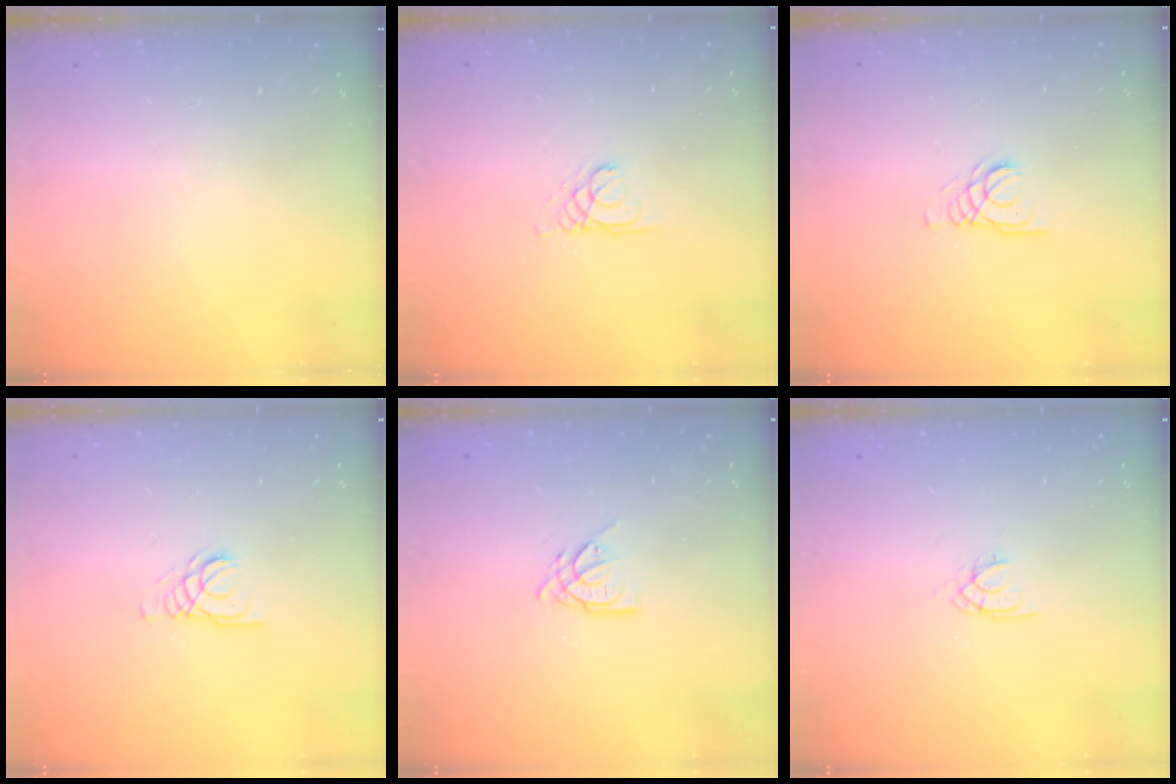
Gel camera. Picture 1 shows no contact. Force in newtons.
{"total": 1.5, "press": 1.5, "slide": 0.1}
{"total": 2.1, "press": 2.1, "slide": 0.2}
{"total": 2.1, "press": 2.1, "slide": 0.2}
{"total": 5.9, "press": 5.8, "slide": 0.6}
{"total": 1.7, "press": 1.7, "slide": 0.2}